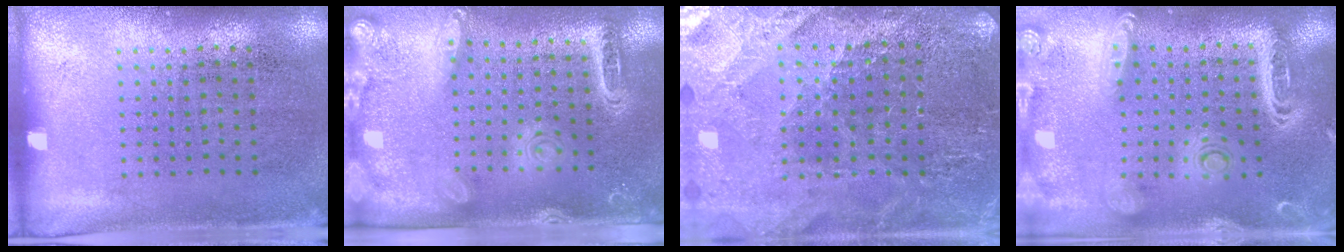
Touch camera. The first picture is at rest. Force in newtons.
{"total": 2.3, "press": 2.0, "slide": 1.2}
{"total": 3.0, "press": 2.9, "slide": 0.4}
{"total": 2.8, "press": 2.5, "slide": 1.4}